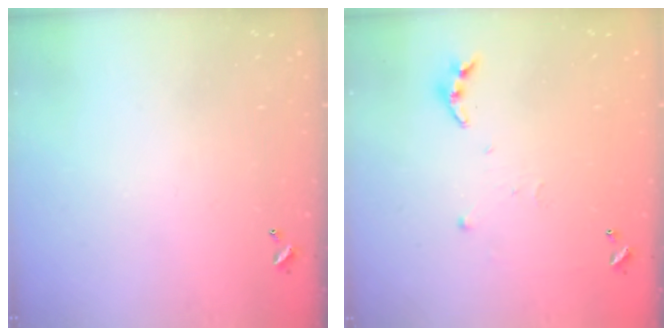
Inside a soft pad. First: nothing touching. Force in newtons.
{"total": 3.8, "press": 3.8, "slide": 0.4}